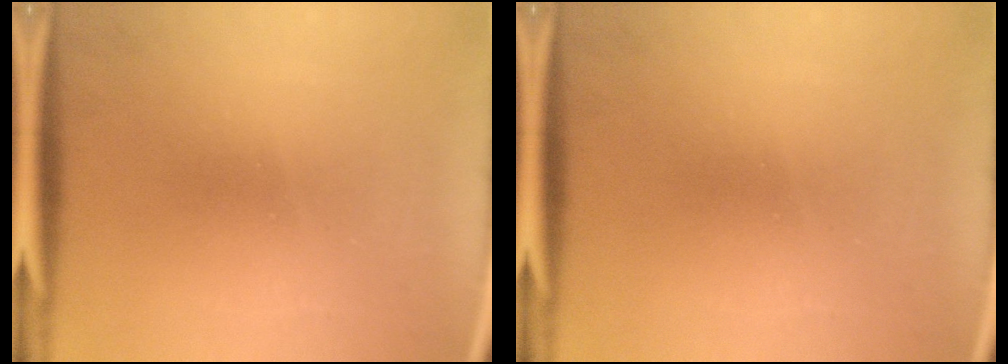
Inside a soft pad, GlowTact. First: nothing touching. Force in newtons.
{"total": 0.0}